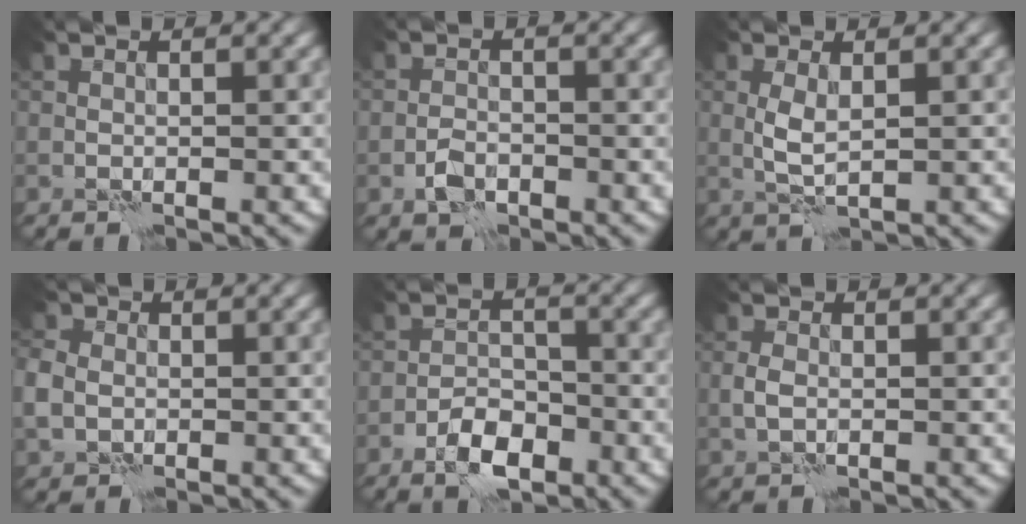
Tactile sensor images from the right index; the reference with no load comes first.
{"total": 2.1, "force": [-1.2, 1.3, 1.2], "torque": [-0.021, 0.005, -0.026]}
{"total": 2.0, "force": [0.2, 0.8, 1.9], "torque": [-0.046, 0.005, 0.007]}
{"total": 3.2, "force": [0.0, 2.8, 1.5], "torque": [-0.048, 0.007, -0.001]}
{"total": 4.2, "force": [-2.7, 2.1, 2.5], "torque": [-0.035, 0.003, -0.052]}
{"total": 1.5, "force": [-0.1, 1.0, 1.0], "torque": [-0.026, 0.005, -0.002]}